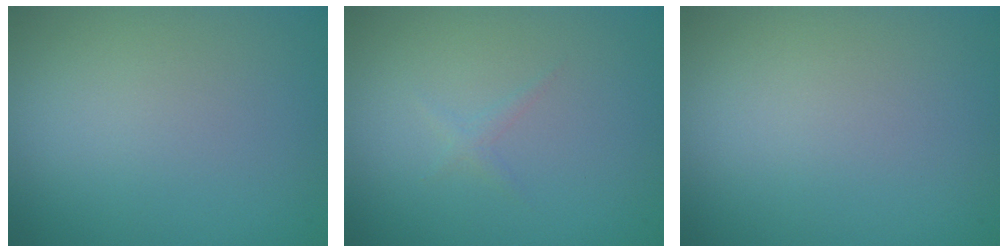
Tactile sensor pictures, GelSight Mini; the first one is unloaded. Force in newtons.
{"total": 0.6, "press": 0.6, "slide": 0.1}
{"total": 0.0}